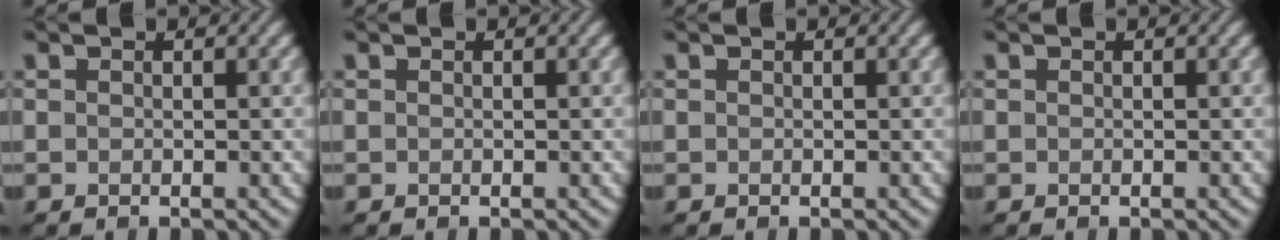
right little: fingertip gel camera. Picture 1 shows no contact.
{"total": 0.0}
{"total": 0.0}
{"total": 0.0}